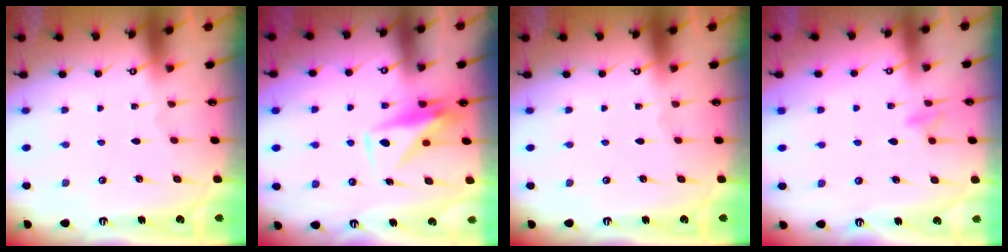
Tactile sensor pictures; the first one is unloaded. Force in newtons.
{"total": 9.3, "press": 9.2, "slide": 1.4}
{"total": 0.0}
{"total": 7.3, "press": 7.2, "slide": 0.7}